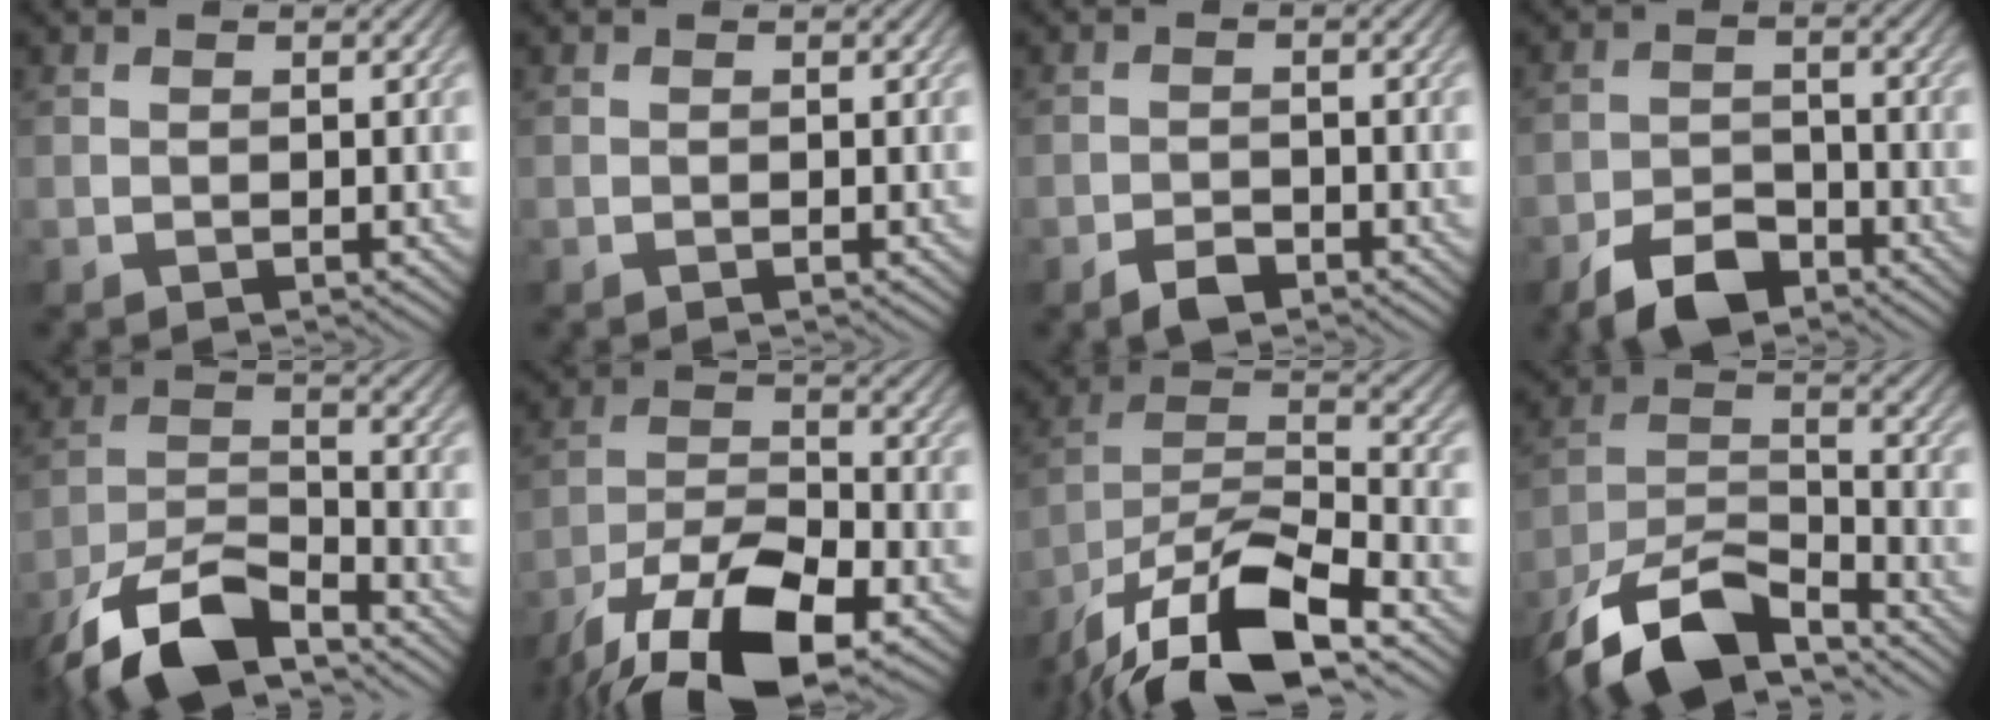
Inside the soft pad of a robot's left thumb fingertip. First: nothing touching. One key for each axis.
{"total": 0.0}
{"total": 2.4, "fx": -1.8, "fy": 1.0, "fz": 1.3, "tx": -0.021, "ty": 0.001, "tz": -0.035}
{"total": 6.2, "fx": -4.6, "fy": 2.8, "fz": 3.2, "tx": -0.057, "ty": 0.000, "tz": -0.091}
{"total": 12.0, "fx": -8.8, "fy": 4.1, "fz": 7.1, "tx": -0.137, "ty": -0.004, "tz": -0.180}
{"total": 15.3, "fx": -10.3, "fy": 5.6, "fz": 9.8, "tx": -0.205, "ty": -0.024, "tz": -0.189}
{"total": 15.1, "fx": -10.5, "fy": 4.9, "fz": 9.7, "tx": -0.189, "ty": -0.006, "tz": -0.202}
{"total": 13.2, "fx": -9.9, "fy": 4.4, "fz": 7.6, "tx": -0.156, "ty": -0.006, "tz": -0.201}